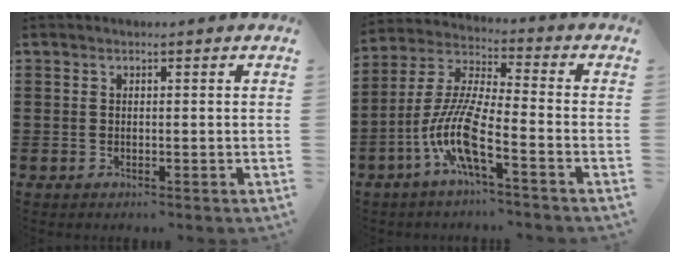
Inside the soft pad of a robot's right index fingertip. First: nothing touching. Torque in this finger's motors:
{"motor_torque": [2.14, 0.00, 1.05, 0.21]}